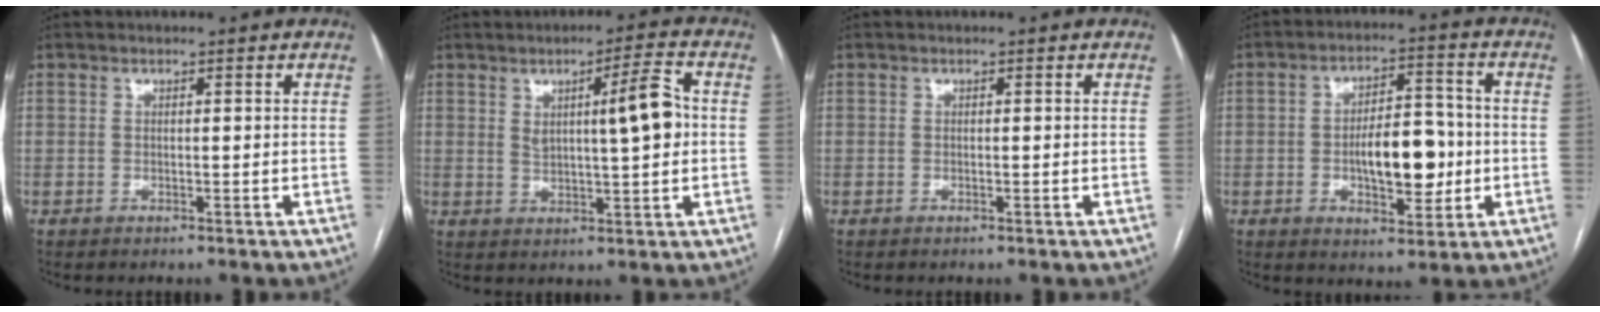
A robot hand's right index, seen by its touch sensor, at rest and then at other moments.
{"total": 7.6, "force": [1.5, 1.0, 7.4], "torque": [-0.114, 0.008, 0.024]}
{"total": 0.0}
{"total": 10.4, "force": [-1.4, 4.4, 9.3], "torque": [-0.150, 0.015, -0.017]}